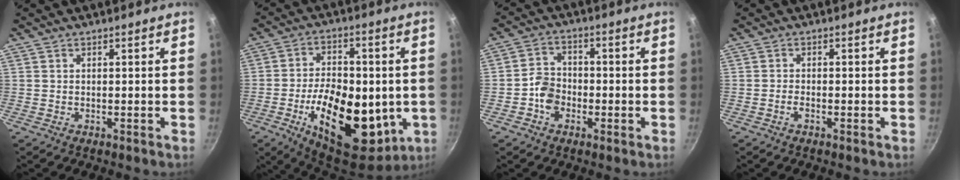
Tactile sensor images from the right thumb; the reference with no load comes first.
{"total": 23.4, "force": [-4.3, 13.2, 18.8], "torque": [-0.269, 0.004, -0.052]}
{"total": 5.6, "force": [-2.0, 4.4, 2.8], "torque": [-0.031, 0.022, -0.043]}
{"total": 1.2, "force": [-0.8, 0.4, 0.9], "torque": [-0.024, 0.006, -0.019]}